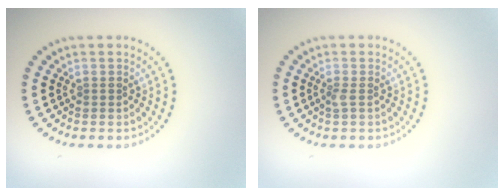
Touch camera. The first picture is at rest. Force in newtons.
{"total": 0.8, "press": 0.6, "slide": 0.5}